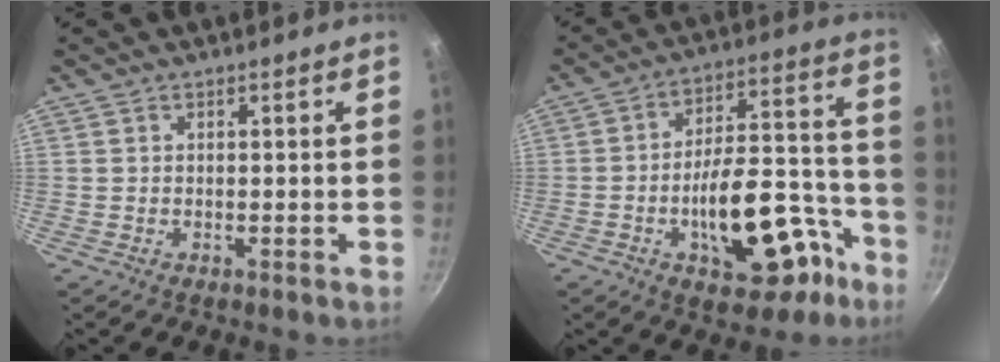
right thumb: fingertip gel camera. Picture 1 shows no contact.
{"total": 20.0, "force": [-8.6, 9.7, 15.2], "torque": [-0.172, 0.074, -0.114]}